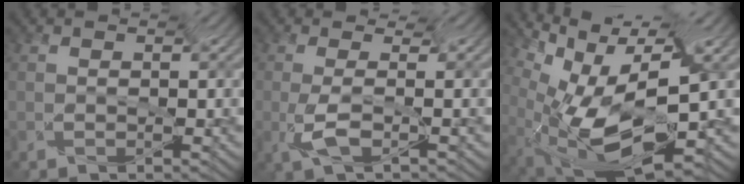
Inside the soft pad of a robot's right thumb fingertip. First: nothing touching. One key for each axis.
{"total": 3.0, "fx": -1.6, "fy": 1.0, "fz": 2.4, "tx": -0.057, "ty": -0.005, "tz": -0.028}
{"total": 9.8, "fx": -1.2, "fy": 4.3, "fz": 8.7, "tx": -0.175, "ty": -0.005, "tz": -0.006}